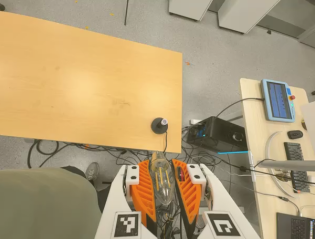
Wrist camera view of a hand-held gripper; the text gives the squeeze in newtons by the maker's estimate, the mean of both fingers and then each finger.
{"total": 21.6, "left": 23.0, "right": 20.3}